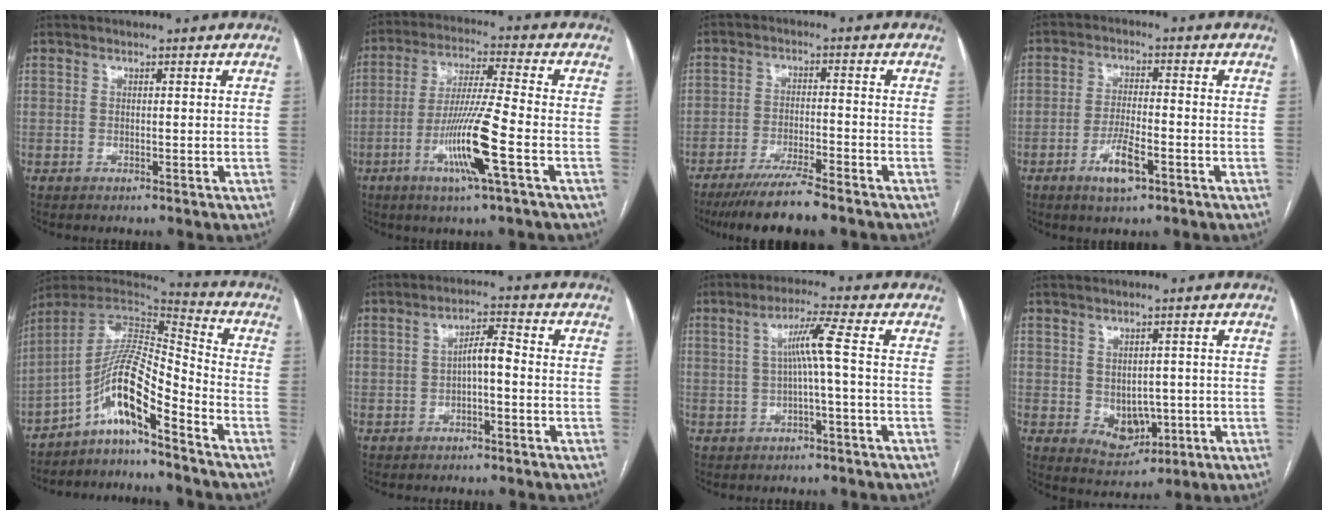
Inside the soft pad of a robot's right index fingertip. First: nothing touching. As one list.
[{"total": 11.6, "force": [-4.3, -0.7, 10.7], "torque": [-0.212, -0.013, -0.084]}, {"total": 9.0, "force": [-7.3, 0.6, 5.2], "torque": [-0.085, -0.022, -0.121]}, {"total": 6.1, "force": [-3.1, 1.3, 5.0], "torque": [-0.099, -0.005, -0.053]}, {"total": 12.1, "force": [-7.3, 1.1, 9.6], "torque": [-0.180, 0.022, -0.132]}, {"total": 2.8, "force": [-0.5, 0.5, 2.7], "torque": [-0.044, 0.009, -0.008]}, {"total": 5.0, "force": [-0.1, -1.0, 4.9], "torque": [-0.089, 0.014, 0.004]}, {"total": 5.4, "force": [-0.7, 3.9, 3.7], "torque": [-0.053, -0.003, 0.008]}]